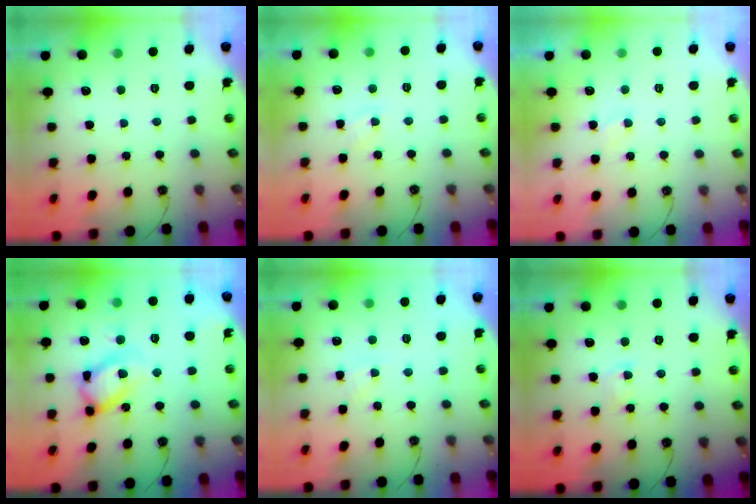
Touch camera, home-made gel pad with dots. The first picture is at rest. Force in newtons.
{"total": 4.4, "press": 4.4, "slide": 0.6}
{"total": 2.7, "press": 2.6, "slide": 0.4}
{"total": 14.5, "press": 14.4, "slide": 1.3}
{"total": 1.4, "press": 1.4, "slide": 0.3}
{"total": 1.9, "press": 1.9, "slide": 0.3}